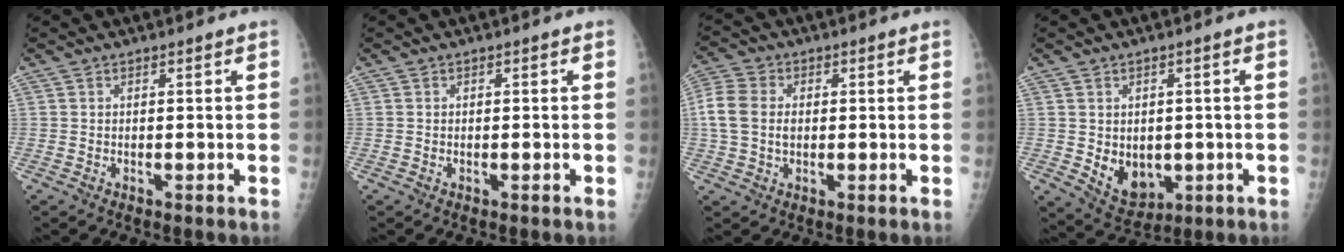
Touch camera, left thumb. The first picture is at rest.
{"total": 0.0}
{"total": 11.7, "force": [0.8, 9.1, 7.3], "torque": [-0.189, 0.018, 0.017]}
{"total": 7.6, "force": [-1.0, 5.8, 4.9], "torque": [-0.049, -0.008, 0.006]}